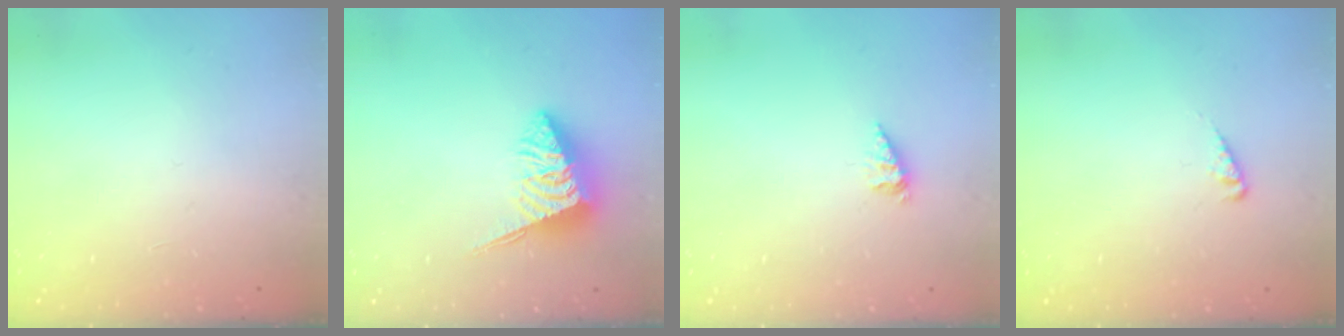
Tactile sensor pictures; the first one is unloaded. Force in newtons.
{"total": 6.0, "press": 6.0, "slide": 0.4}
{"total": 2.1, "press": 2.1, "slide": 0.3}
{"total": 1.1, "press": 1.0, "slide": 0.2}